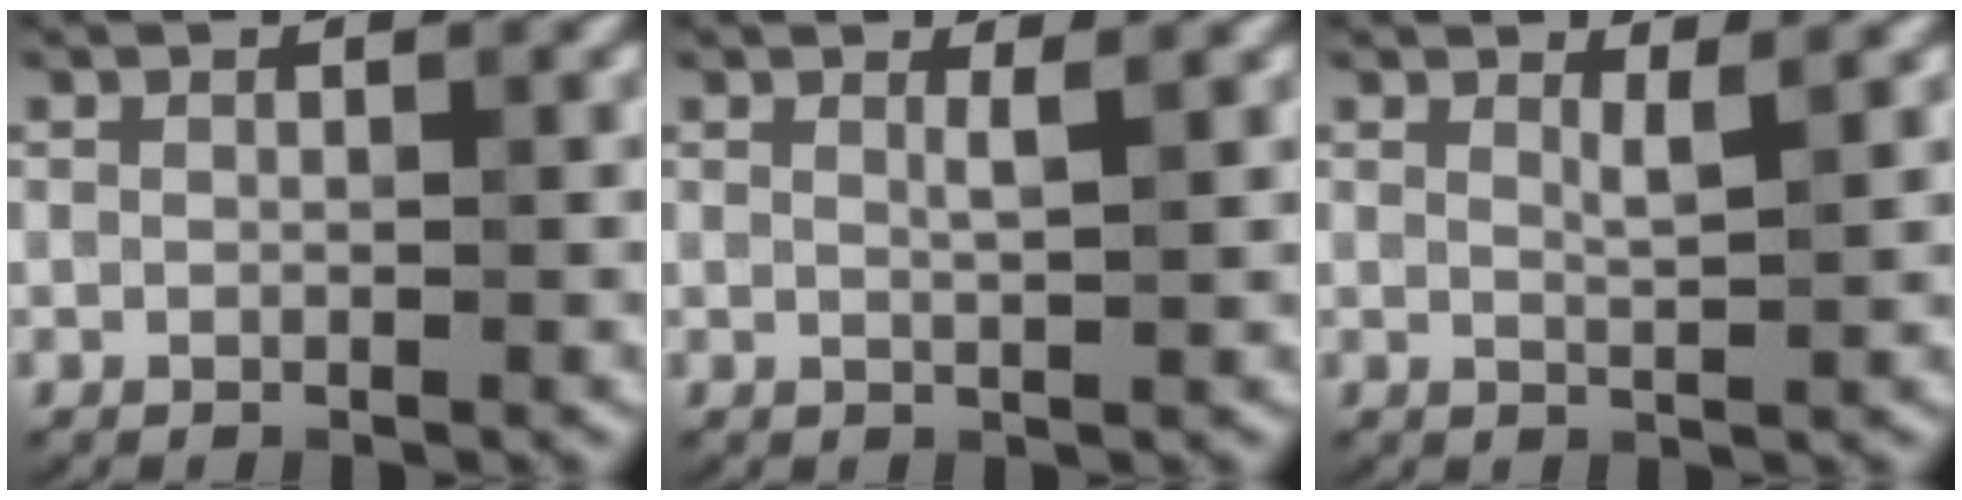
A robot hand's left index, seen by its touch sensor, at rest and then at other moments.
{"total": 1.2, "force": [0.7, 0.2, 1.0], "torque": [-0.008, 0.001, 0.007]}
{"total": 1.5, "force": [1.1, 0.1, 1.1], "torque": [-0.014, 0.000, 0.014]}